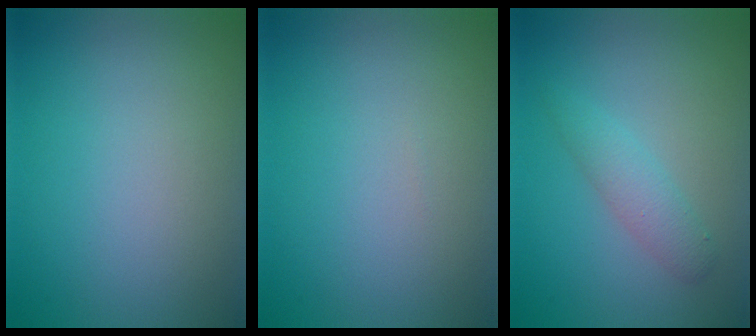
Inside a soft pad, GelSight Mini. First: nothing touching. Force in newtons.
{"total": 0.0}
{"total": 2.2, "press": 2.2, "slide": 0.1}